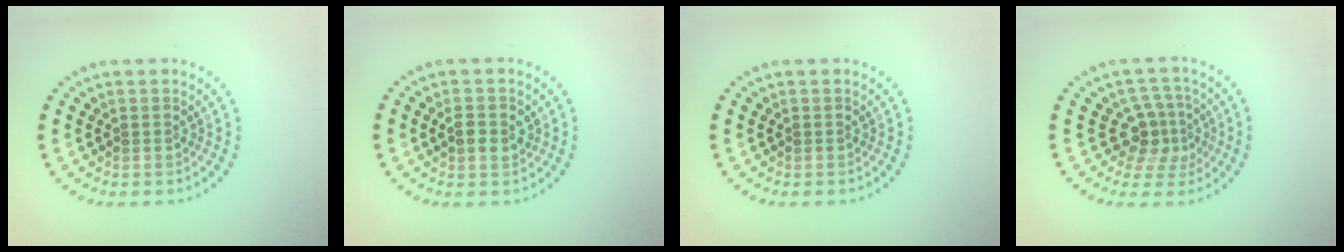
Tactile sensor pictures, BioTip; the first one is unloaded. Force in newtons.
{"total": 2.1, "press": 2.0, "slide": 0.3}
{"total": 0.0}
{"total": 3.4, "press": 2.8, "slide": 1.9}